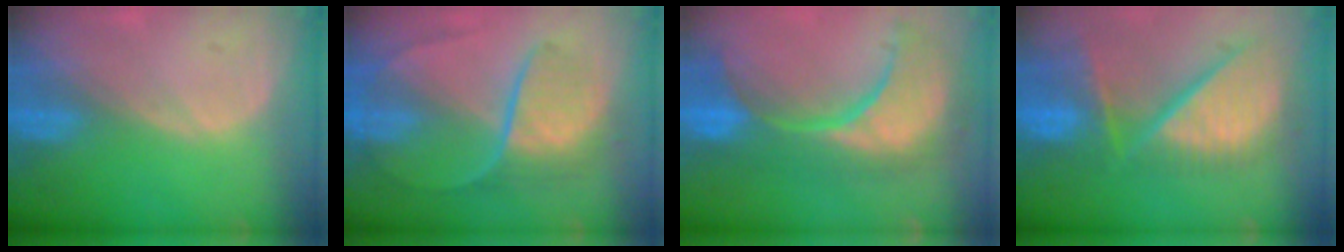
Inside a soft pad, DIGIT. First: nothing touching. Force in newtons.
{"total": 8.8, "press": 7.6, "slide": 4.6}
{"total": 13.2, "press": 11.6, "slide": 6.2}
{"total": 12.9, "press": 10.7, "slide": 7.2}